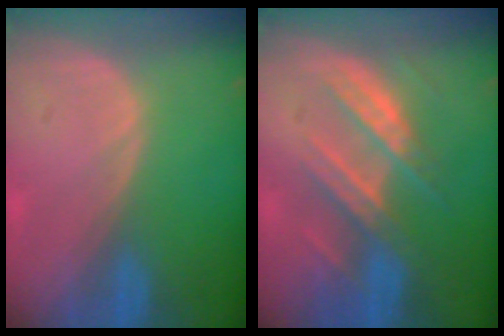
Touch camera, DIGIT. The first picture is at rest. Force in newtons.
{"total": 8.2, "press": 7.6, "slide": 3.1}